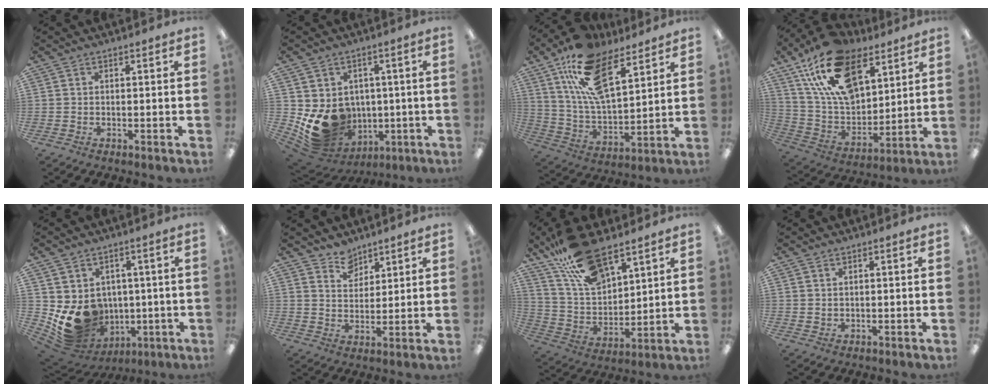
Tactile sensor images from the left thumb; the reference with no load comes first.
{"total": 12.6, "force": [-1.3, 11.0, 5.9], "torque": [-0.104, -0.018, -0.006]}
{"total": 18.8, "force": [11.5, 8.3, 12.3], "torque": [-0.240, -0.040, 0.204]}
{"total": 22.3, "force": [12.6, 12.4, 13.7], "torque": [-0.252, -0.045, 0.229]}
{"total": 12.0, "force": [-1.5, 10.6, 5.4], "torque": [-0.096, -0.018, -0.012]}
{"total": 6.2, "force": [5.2, 3.4, 0.6], "torque": [-0.009, -0.029, 0.096]}
{"total": 18.5, "force": [13.2, 7.9, 10.2], "torque": [-0.209, -0.056, 0.239]}
{"total": 0.9, "force": [0.6, 0.5, 0.2], "torque": [-0.005, 0.002, 0.012]}